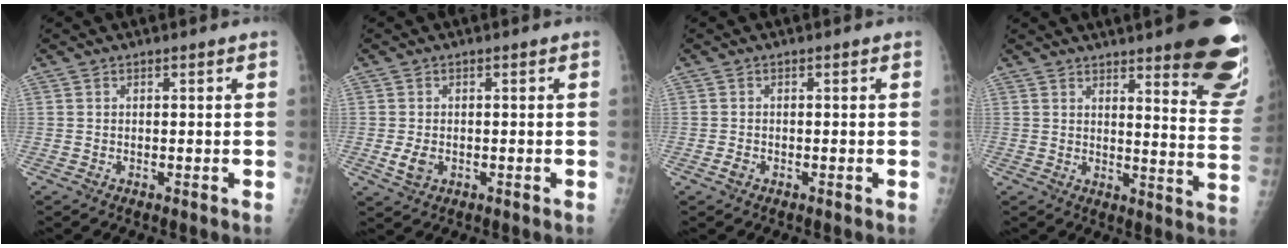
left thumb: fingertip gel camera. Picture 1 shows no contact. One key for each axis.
{"total": 2.9, "fx": -0.6, "fy": 2.0, "fz": 2.0, "tx": -0.041, "ty": -0.003, "tz": -0.009}
{"total": 1.0, "fx": -0.5, "fy": 0.7, "fz": 0.5, "tx": -0.012, "ty": 0.000, "tz": -0.011}
{"total": 20.1, "fx": 13.2, "fy": 3.9, "fz": 14.6, "tx": -0.155, "ty": -0.077, "tz": 0.155}